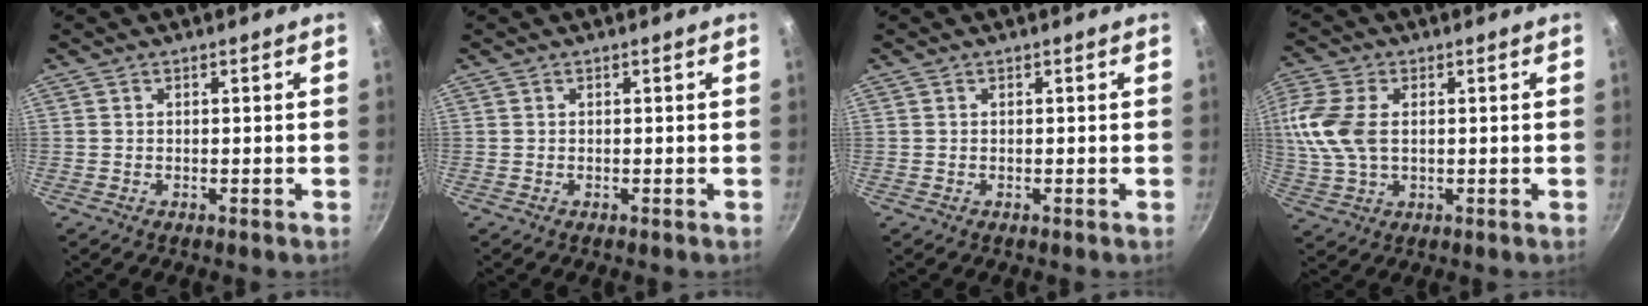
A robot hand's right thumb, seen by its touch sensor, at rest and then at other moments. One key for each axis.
{"total": 0.0}
{"total": 0.0}
{"total": 10.6, "fx": 1.3, "fy": 6.7, "fz": 8.2, "tx": -0.177, "ty": 0.007, "tz": 0.023}